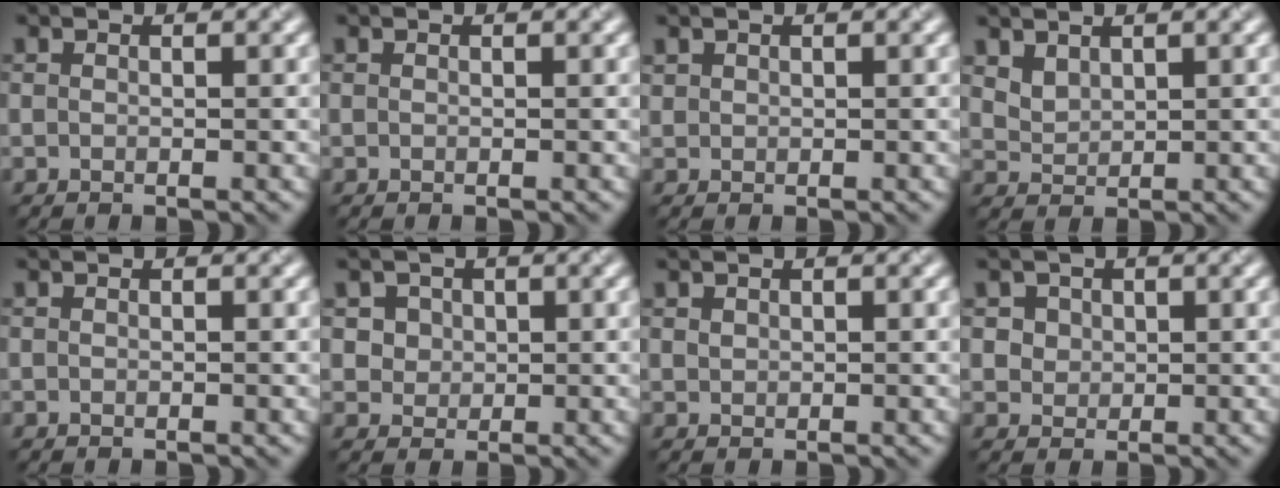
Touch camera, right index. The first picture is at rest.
{"total": 0.0}
{"total": 0.7, "force": [0.5, 0.4, 0.0], "torque": [0.001, -0.001, 0.015]}
{"total": 2.0, "force": [1.5, 1.1, 0.8], "torque": [-0.023, -0.003, 0.036]}
{"total": 0.0}
{"total": 3.5, "force": [1.6, 2.8, 1.4], "torque": [-0.031, 0.004, 0.032]}
{"total": 0.6, "force": [0.4, 0.4, 0.1], "torque": [-0.003, 0.000, 0.012]}
{"total": 2.9, "force": [1.5, 2.3, 1.1], "torque": [-0.030, 0.004, 0.033]}